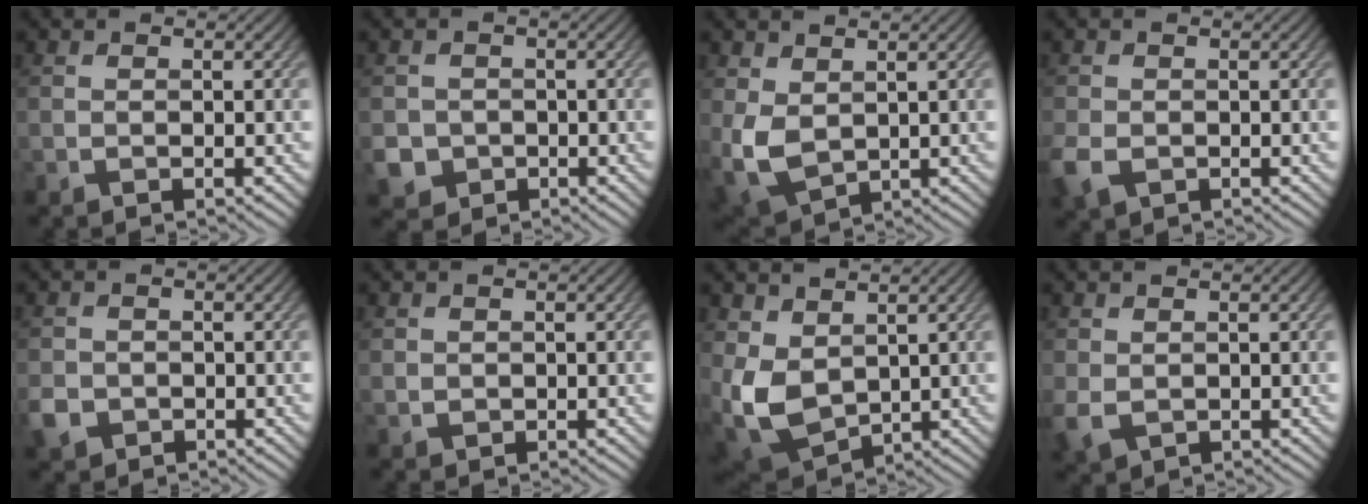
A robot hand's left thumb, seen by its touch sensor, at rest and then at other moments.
{"total": 3.6, "force": [-1.2, 3.2, 1.0], "torque": [-0.027, -0.013, -0.029]}
{"total": 6.1, "force": [1.0, 3.9, 4.6], "torque": [-0.122, -0.010, 0.018]}
{"total": 3.4, "force": [-1.3, 2.4, 2.1], "torque": [-0.057, -0.012, -0.031]}
{"total": 3.0, "force": [-1.3, 2.4, 1.2], "torque": [-0.031, -0.009, -0.031]}
{"total": 0.9, "force": [0.5, 0.7, 0.2], "torque": [-0.007, -0.002, 0.012]}
{"total": 8.6, "force": [1.6, 5.5, 6.4], "torque": [-0.181, -0.010, 0.031]}
{"total": 2.7, "force": [0.0, 1.9, 2.0], "torque": [-0.059, -0.007, 0.002]}